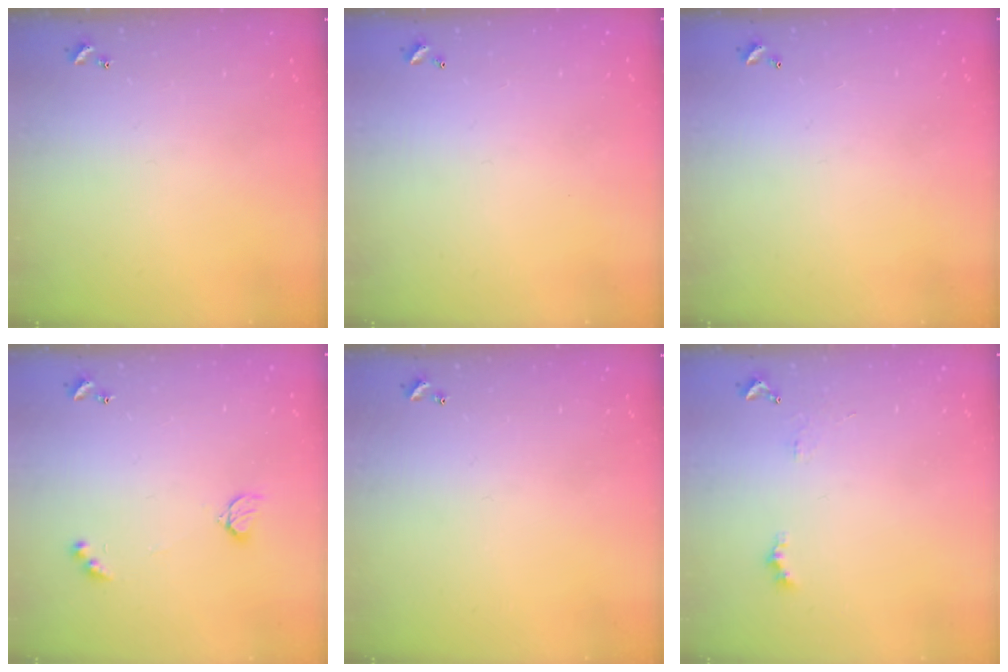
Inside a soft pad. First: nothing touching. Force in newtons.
{"total": 2.9, "press": 2.9, "slide": 0.1}
{"total": 2.8, "press": 2.8, "slide": 0.1}
{"total": 3.7, "press": 3.7, "slide": 0.5}
{"total": 0.0}
{"total": 2.1, "press": 2.0, "slide": 0.5}